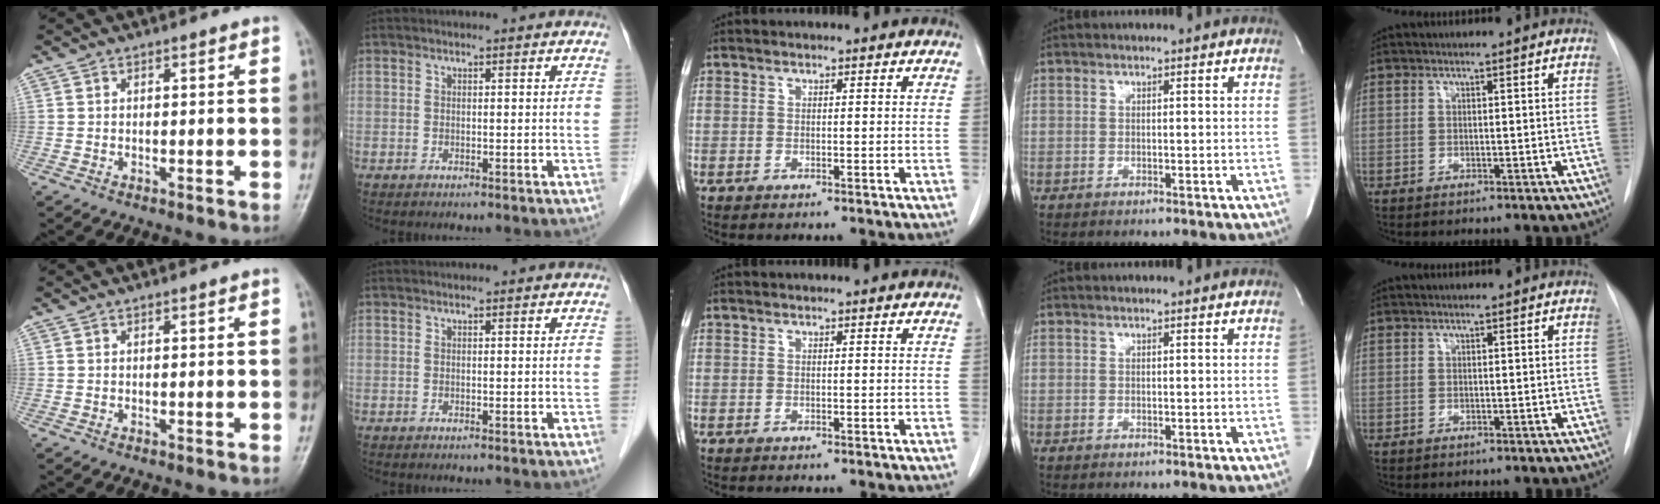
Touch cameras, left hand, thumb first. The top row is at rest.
{}